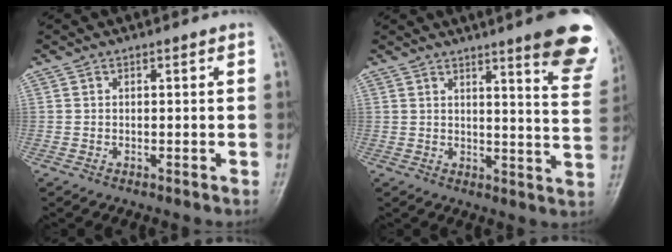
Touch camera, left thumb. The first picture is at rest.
{"total": 13.3, "force": [8.8, 1.6, 9.9], "torque": [-0.094, -0.051, 0.097]}